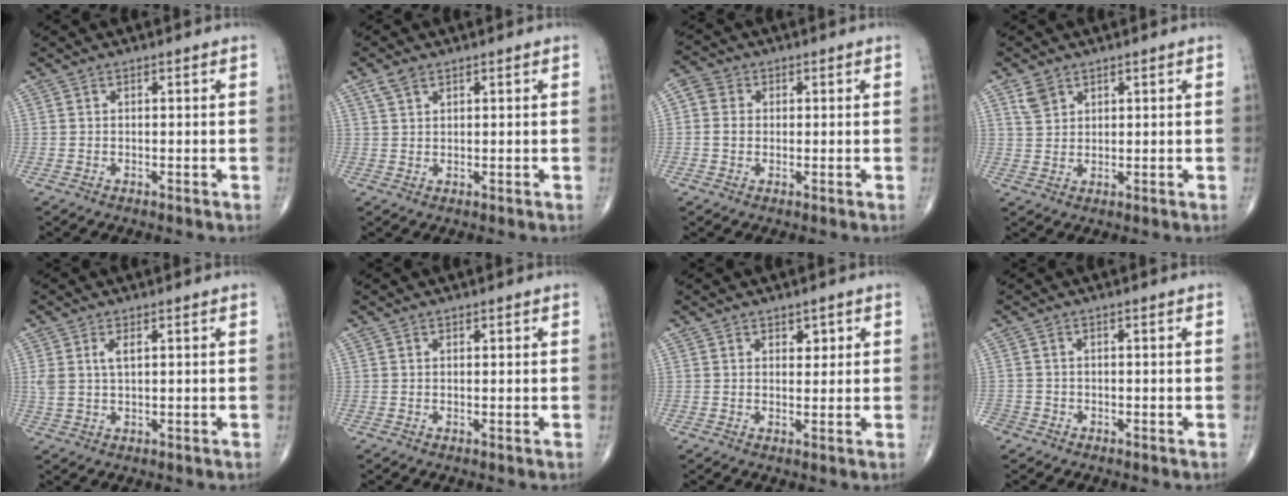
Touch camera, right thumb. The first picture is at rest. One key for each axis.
{"total": 2.6, "fx": 1.7, "fy": 1.4, "fz": 1.4, "tx": -0.031, "ty": 0.006, "tz": 0.039}
{"total": 4.3, "fx": 0.2, "fy": 3.9, "fz": 1.9, "tx": -0.034, "ty": 0.009, "tz": -0.002}
{"total": 3.5, "fx": 2.2, "fy": 2.4, "fz": 1.3, "tx": -0.017, "ty": -0.008, "tz": 0.047}
{"total": 3.7, "fx": 1.3, "fy": 1.7, "fz": 3.0, "tx": -0.068, "ty": 0.004, "tz": 0.031}
{"total": 0.6, "fx": 0.3, "fy": 0.4, "fz": 0.3, "tx": -0.001, "ty": 0.000, "tz": 0.002}
{"total": 2.3, "fx": 1.1, "fy": 1.6, "fz": 1.2, "tx": 0.000, "ty": -0.005, "tz": 0.016}
{"total": 2.5, "fx": -1.6, "fy": 1.9, "fz": 0.4, "tx": -0.007, "ty": 0.007, "tz": -0.033}